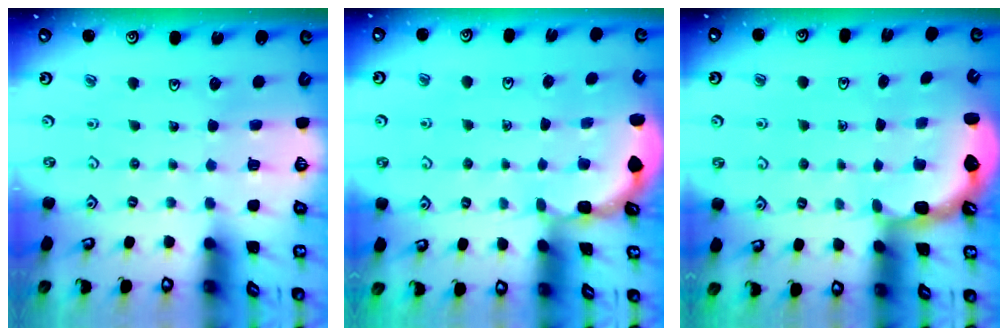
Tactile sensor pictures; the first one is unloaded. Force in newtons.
{"total": 1.6, "press": 1.6, "slide": 0.2}
{"total": 2.5, "press": 2.1, "slide": 1.3}